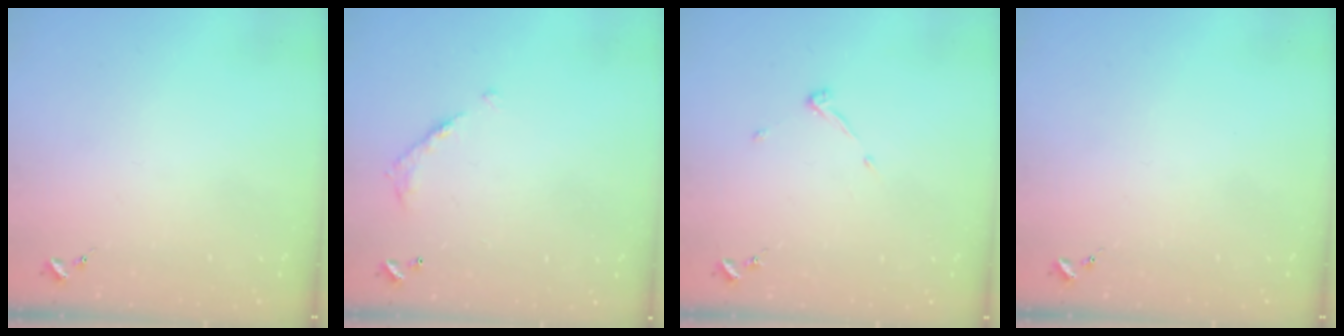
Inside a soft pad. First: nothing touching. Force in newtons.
{"total": 7.9, "press": 7.9, "slide": 0.3}
{"total": 3.9, "press": 3.9, "slide": 0.5}
{"total": 0.0}